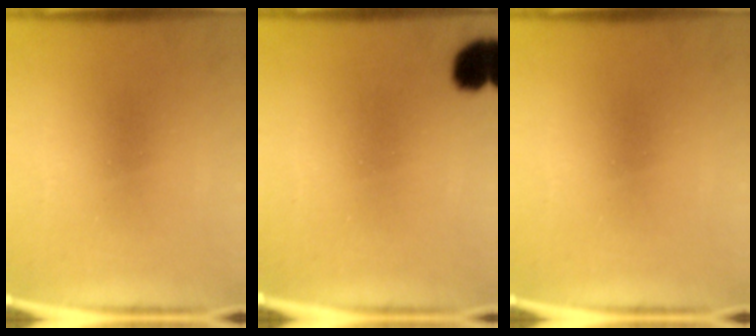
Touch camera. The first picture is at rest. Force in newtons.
{"total": 6.7}
{"total": 0.0}